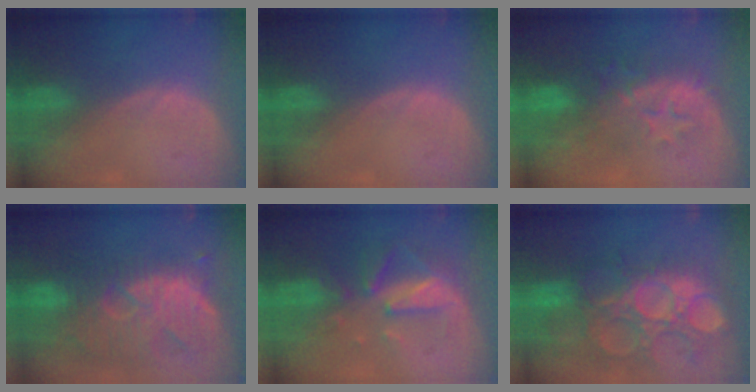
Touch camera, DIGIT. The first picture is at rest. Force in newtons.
{"total": 0.0}
{"total": 8.2, "press": 8.1, "slide": 0.8}
{"total": 13.2, "press": 11.4, "slide": 6.6}
{"total": 8.1, "press": 7.4, "slide": 3.2}
{"total": 13.3, "press": 12.2, "slide": 5.4}